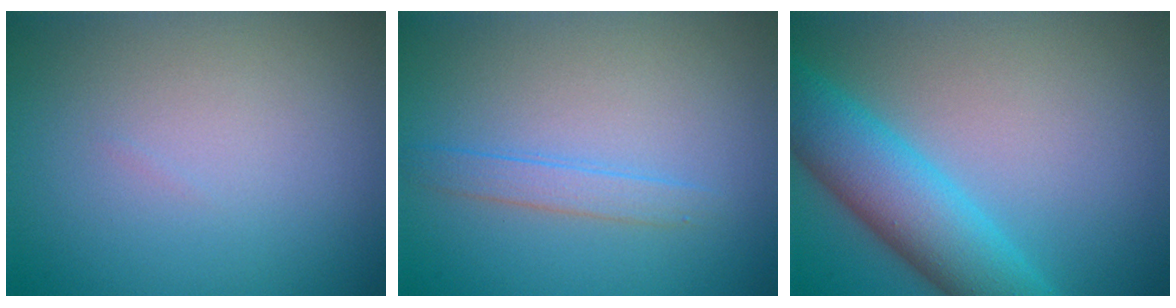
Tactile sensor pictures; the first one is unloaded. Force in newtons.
{"total": 1.5, "press": 1.5, "slide": 0.0}
{"total": 7.0, "press": 7.0, "slide": 0.2}